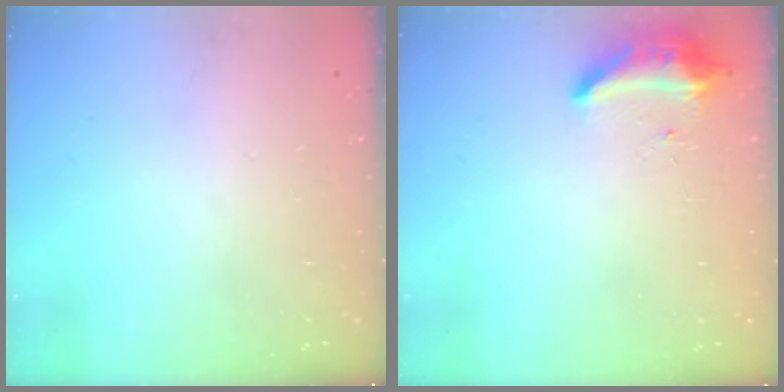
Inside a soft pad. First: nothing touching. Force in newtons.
{"total": 9.1, "press": 8.7, "slide": 2.6}